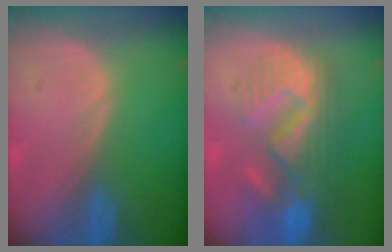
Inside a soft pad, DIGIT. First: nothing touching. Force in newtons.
{"total": 11.0, "press": 9.6, "slide": 5.2}